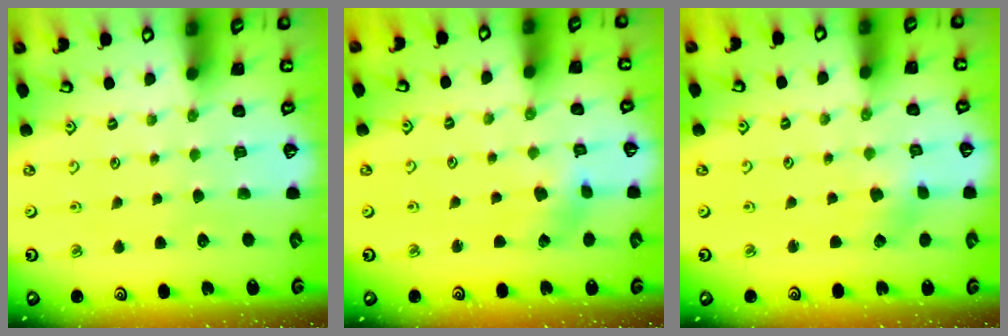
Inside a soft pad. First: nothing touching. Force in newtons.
{"total": 3.8, "press": 3.8, "slide": 0.4}
{"total": 3.0, "press": 3.0, "slide": 0.4}